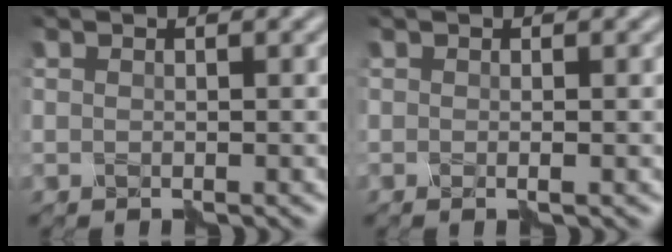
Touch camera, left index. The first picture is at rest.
{"total": 0.0}